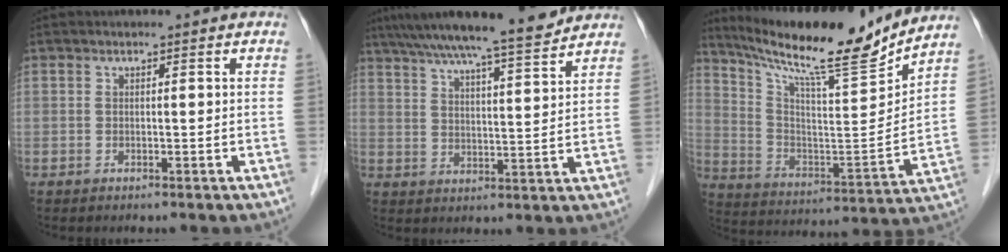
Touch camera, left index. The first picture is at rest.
{"total": 14.3, "force": [12.6, 0.2, 6.7], "torque": [-0.110, 0.014, 0.189]}
{"total": 20.2, "force": [18.0, 0.7, 9.2], "torque": [-0.169, -0.038, 0.289]}